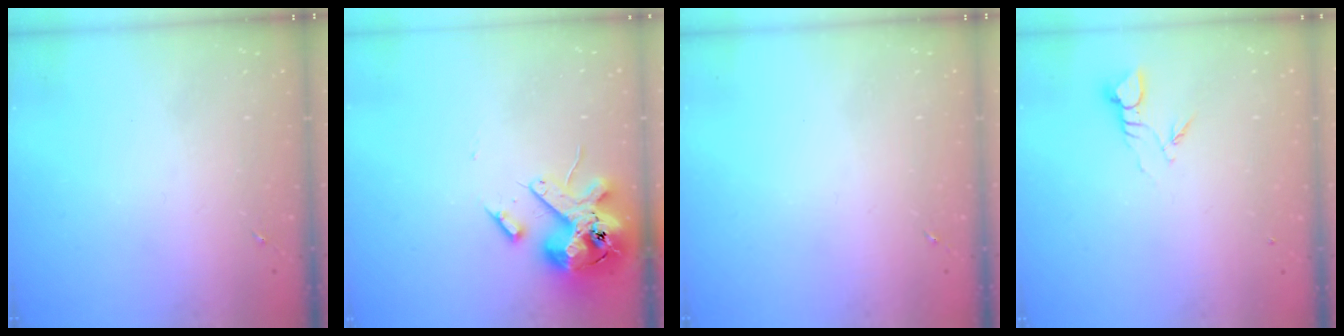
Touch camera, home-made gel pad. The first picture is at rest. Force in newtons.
{"total": 14.5, "press": 14.4, "slide": 2.4}
{"total": 0.0}
{"total": 3.7, "press": 3.7, "slide": 0.3}